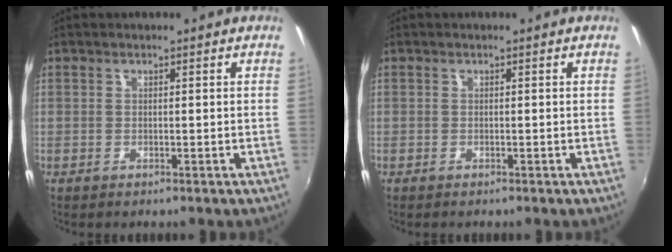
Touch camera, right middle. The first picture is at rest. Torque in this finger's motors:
{"motor_torque": [-0.21, -0.28, -0.06, -0.02]}